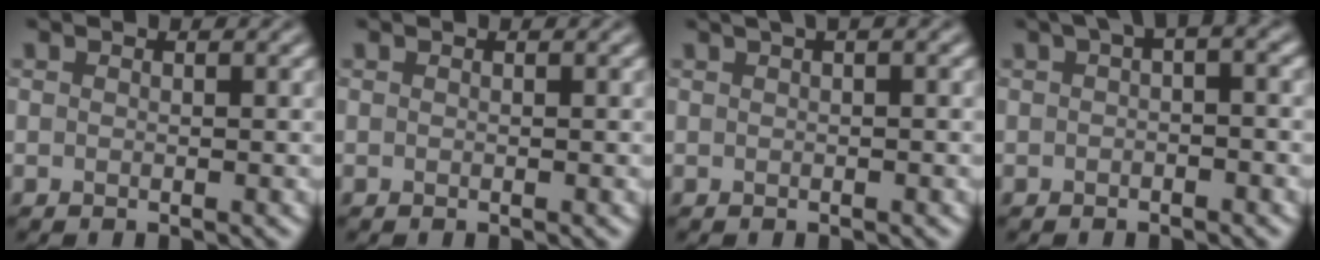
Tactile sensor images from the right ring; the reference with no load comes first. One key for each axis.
{"total": 0.0}
{"total": 1.7, "fx": 0.9, "fy": 0.5, "fz": 1.4, "tx": -0.022, "ty": 0.008, "tz": 0.010}
{"total": 2.6, "fx": 0.7, "fy": 1.1, "fz": 2.2, "tx": -0.032, "ty": 0.013, "tz": 0.002}